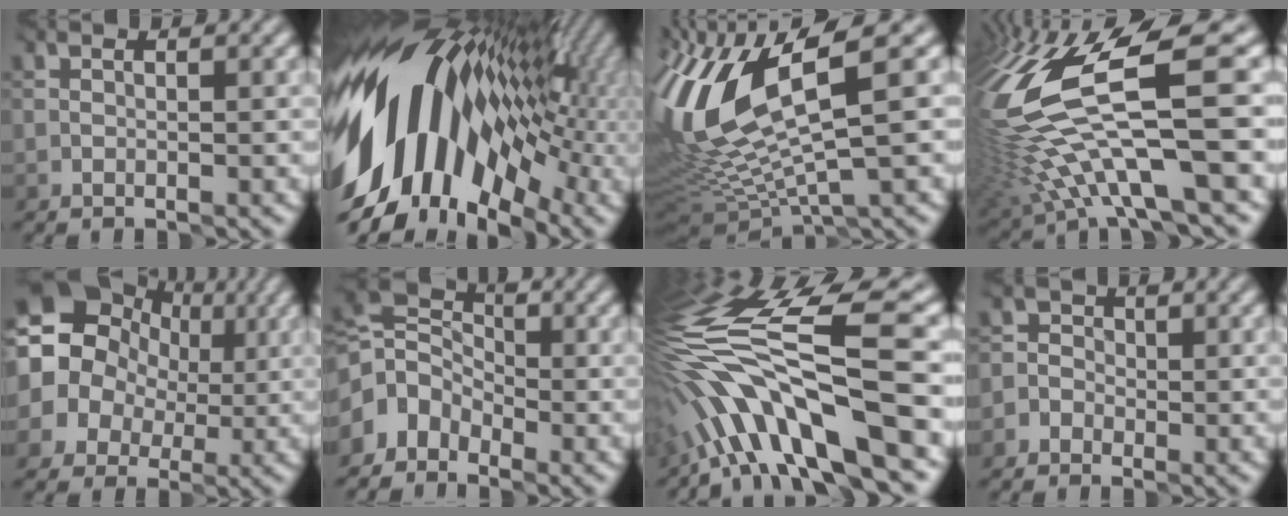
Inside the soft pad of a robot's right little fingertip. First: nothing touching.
{"total": 15.3, "force": [0.4, 10.0, 11.6], "torque": [-0.197, 0.012, -0.012]}
{"total": 11.4, "force": [2.5, 3.5, 10.6], "torque": [-0.230, -0.015, 0.064]}
{"total": 12.9, "force": [0.1, 4.0, 12.3], "torque": [-0.258, -0.007, 0.015]}
{"total": 10.1, "force": [1.8, 9.0, 4.3], "torque": [-0.064, 0.004, 0.004]}
{"total": 3.8, "force": [-1.5, 3.0, 1.8], "torque": [-0.023, 0.008, -0.044]}
{"total": 12.2, "force": [-3.2, 3.3, 11.3], "torque": [-0.197, 0.019, -0.045]}
{"total": 1.3, "force": [-0.7, 1.0, -0.3], "torque": [0.012, 0.008, -0.016]}